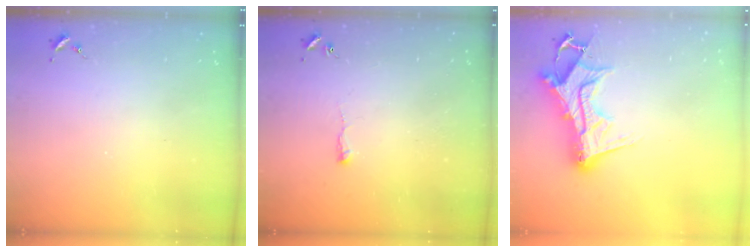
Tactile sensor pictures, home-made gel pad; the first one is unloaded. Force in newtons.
{"total": 2.8, "press": 2.7, "slide": 0.6}
{"total": 16.0, "press": 15.9, "slide": 1.6}